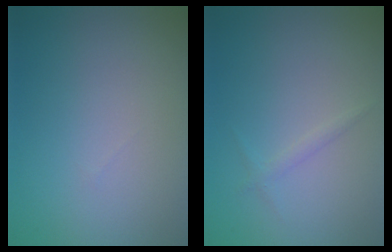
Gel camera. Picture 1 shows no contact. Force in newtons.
{"total": 0.8, "press": 0.8, "slide": 0.1}